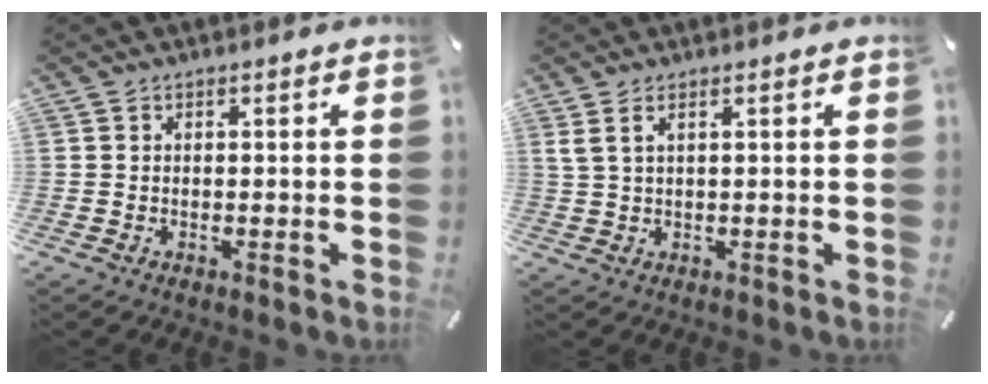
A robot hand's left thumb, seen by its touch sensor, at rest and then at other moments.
{"total": 2.5, "force": [1.1, 0.5, 2.1], "torque": [-0.047, -0.001, 0.021]}